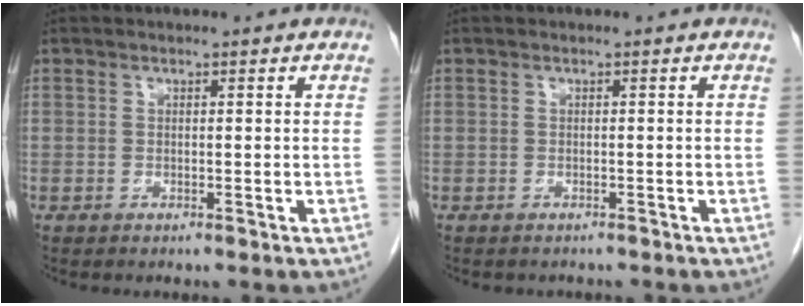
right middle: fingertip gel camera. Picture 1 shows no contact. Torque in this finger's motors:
{"motor_torque": [0.01, 0.00, 0.00, 0.00]}